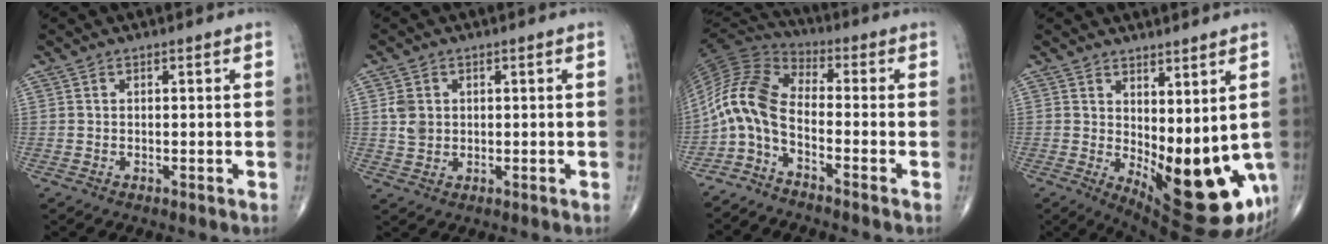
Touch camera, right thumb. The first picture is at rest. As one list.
[{"total": 3.6, "force": [0.7, 3.0, 2.0], "torque": [-0.026, -0.001, 0.018]}, {"total": 10.2, "force": [-3.6, 4.5, 8.4], "torque": [-0.178, 0.062, -0.091]}, {"total": 15.8, "force": [-1.1, 6.6, 14.4], "torque": [-0.187, -0.034, 0.007]}]